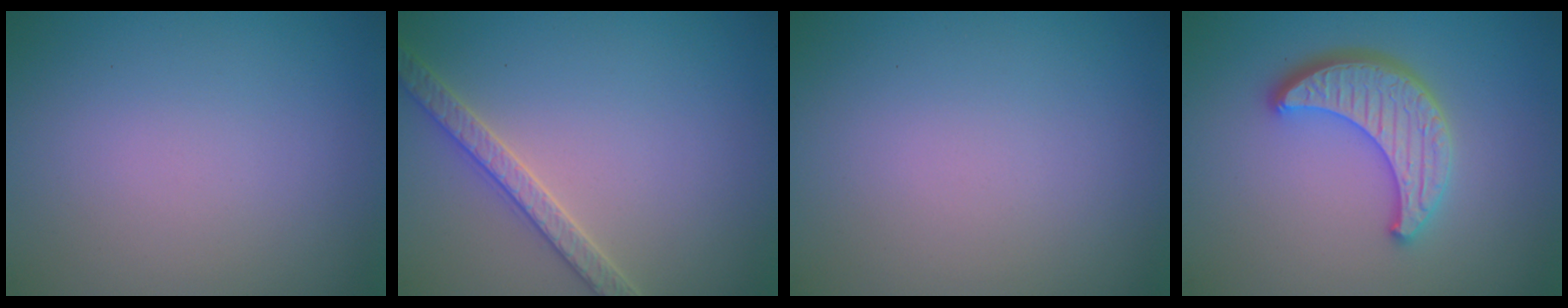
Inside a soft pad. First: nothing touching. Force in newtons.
{"total": 2.8, "press": 2.8, "slide": 0.6}
{"total": 0.0}
{"total": 4.4, "press": 3.8, "slide": 2.3}